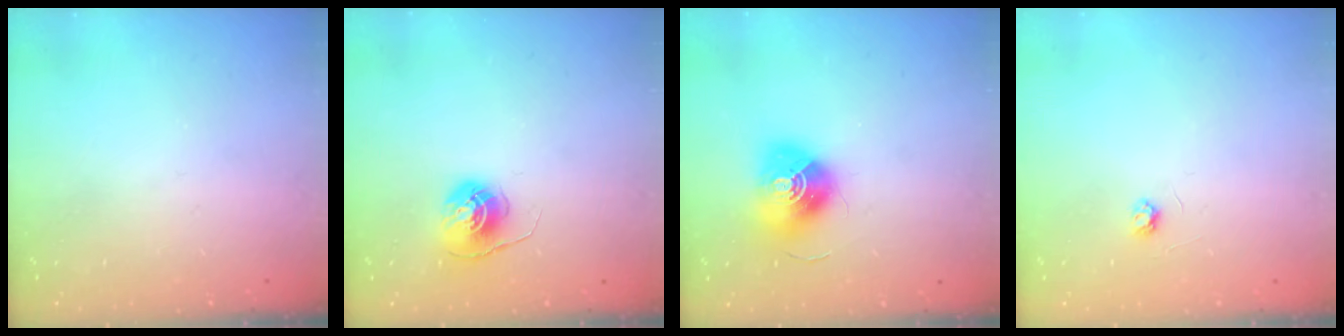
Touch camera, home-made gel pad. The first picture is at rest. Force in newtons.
{"total": 6.0, "press": 6.0, "slide": 0.4}
{"total": 14.4, "press": 14.4, "slide": 0.5}
{"total": 2.6, "press": 2.6, "slide": 0.3}